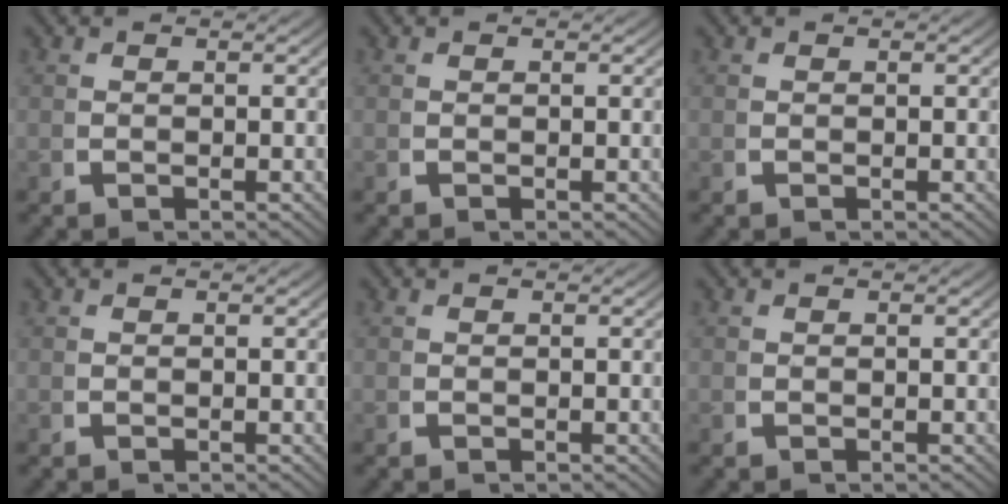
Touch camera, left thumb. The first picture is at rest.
{"total": 0.0}
{"total": 0.0}
{"total": 0.0}
{"total": 0.0}
{"total": 0.0}